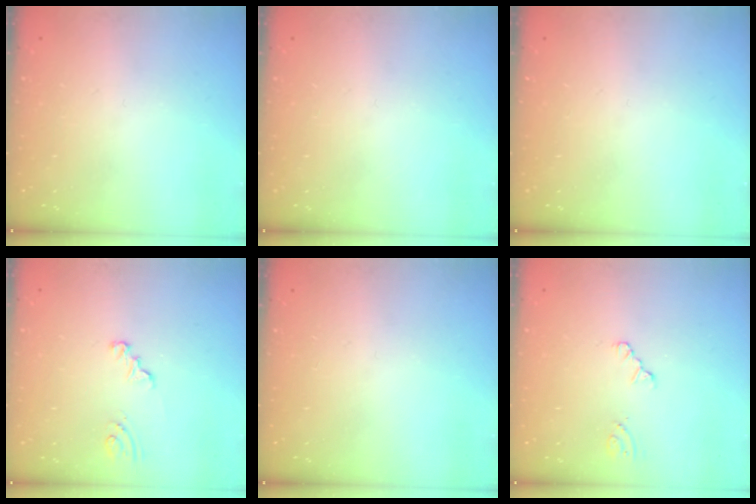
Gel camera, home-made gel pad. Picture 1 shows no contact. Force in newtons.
{"total": 0.0}
{"total": 0.0}
{"total": 2.3, "press": 2.3, "slide": 0.2}
{"total": 0.0}
{"total": 0.7, "press": 0.7, "slide": 0.2}